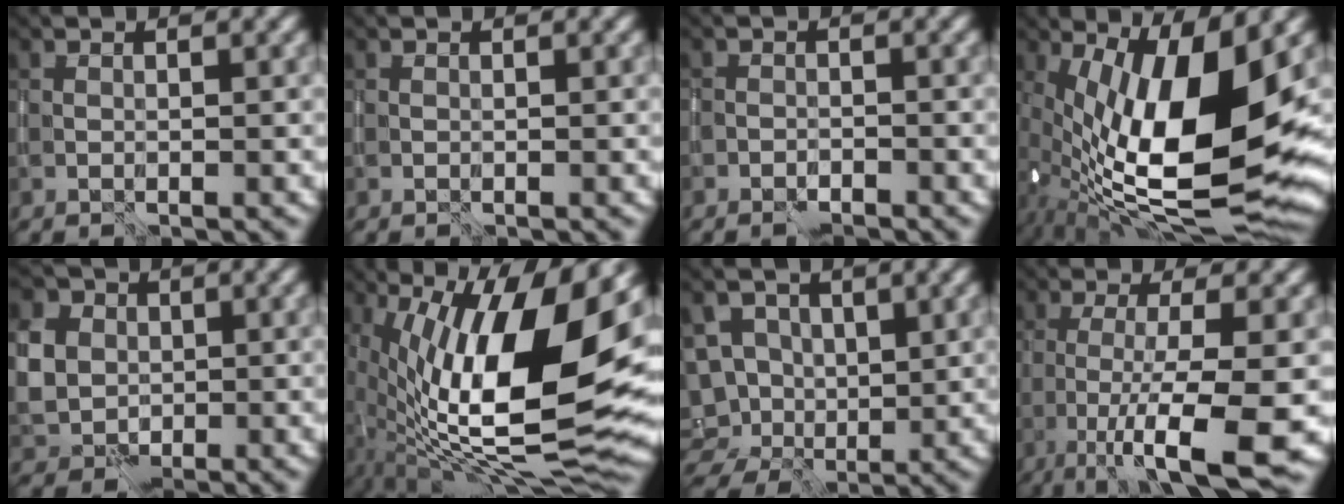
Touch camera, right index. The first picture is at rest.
{"total": 0.0}
{"total": 1.2, "force": [-1.1, 0.3, -0.2], "torque": [0.003, -0.001, -0.025]}
{"total": 15.3, "force": [0.5, 5.7, 14.2], "torque": [-0.242, -0.013, 0.017]}
{"total": 6.0, "force": [1.3, 5.3, 2.6], "torque": [-0.071, 0.018, 0.015]}
{"total": 16.7, "force": [2.0, 6.6, 15.2], "torque": [-0.266, 0.004, 0.034]}
{"total": 6.4, "force": [1.0, 5.4, 3.3], "torque": [-0.054, 0.012, 0.008]}
{"total": 9.1, "force": [-2.9, 1.8, 8.5], "torque": [-0.122, -0.007, -0.050]}